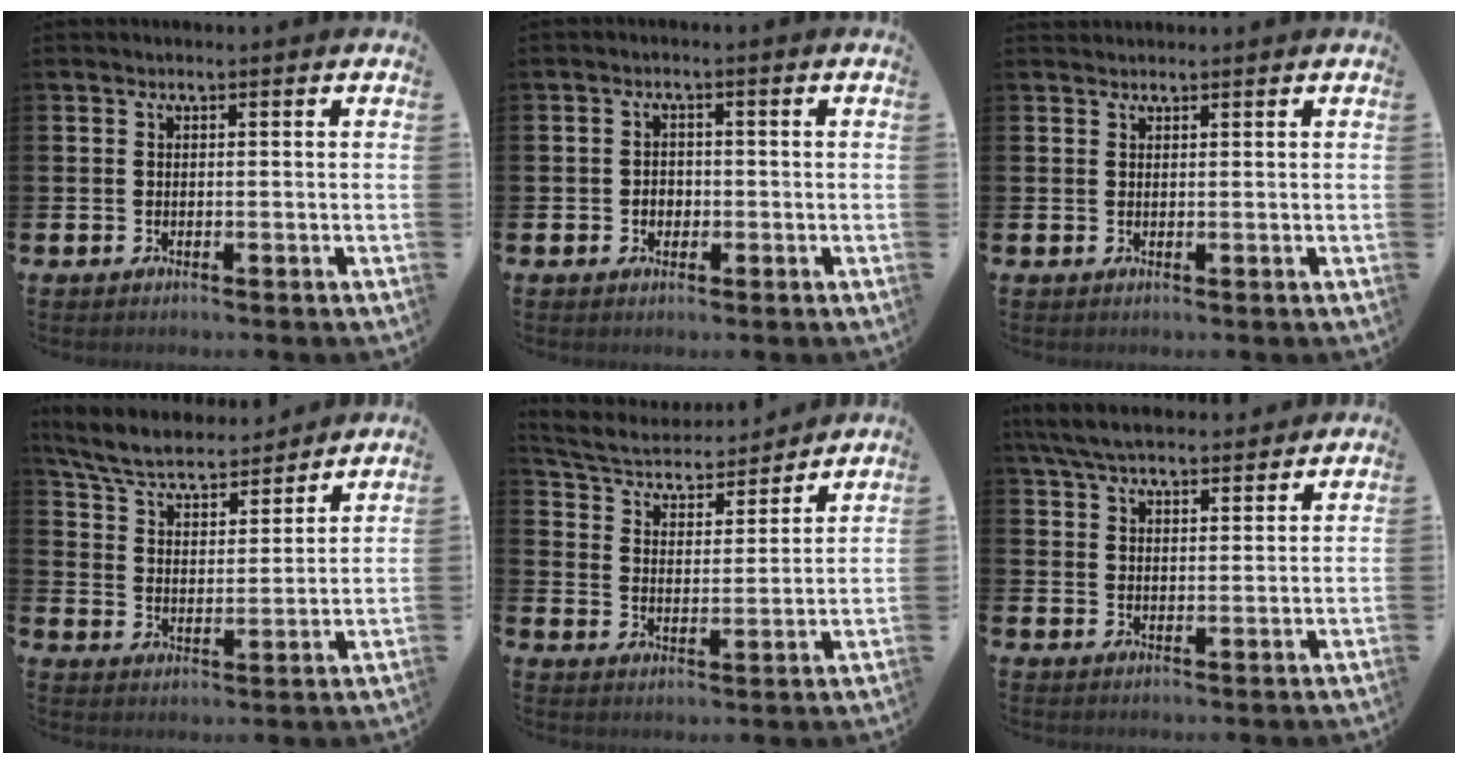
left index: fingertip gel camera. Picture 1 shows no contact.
{"total": 1.9, "force": [-0.4, 1.7, 0.8], "torque": [-0.004, 0.001, -0.014]}
{"total": 1.0, "force": [1.0, 0.3, -0.1], "torque": [0.015, -0.002, 0.015]}
{"total": 6.7, "force": [6.1, 1.7, 2.2], "torque": [-0.072, -0.044, 0.103]}
{"total": 5.7, "force": [5.4, 1.5, 1.1], "torque": [-0.052, -0.047, 0.088]}
{"total": 6.3, "force": [5.9, 1.1, 1.8], "torque": [-0.054, -0.022, 0.108]}